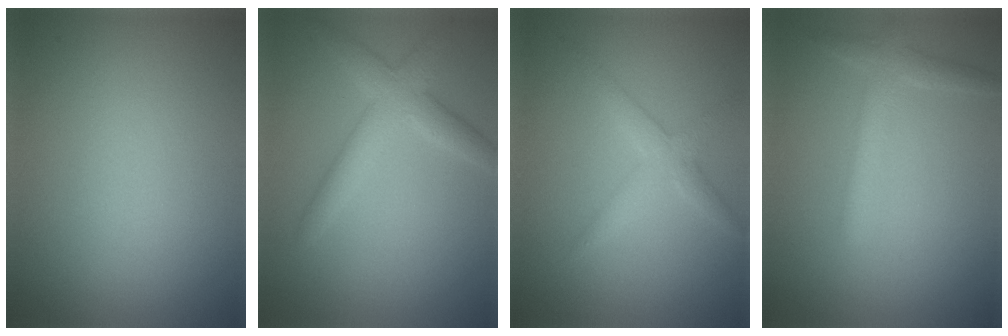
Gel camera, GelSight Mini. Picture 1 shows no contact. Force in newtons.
{"total": 3.6, "press": 3.5, "slide": 0.3}
{"total": 2.4, "press": 2.4, "slide": 0.1}
{"total": 2.3, "press": 2.3, "slide": 0.2}